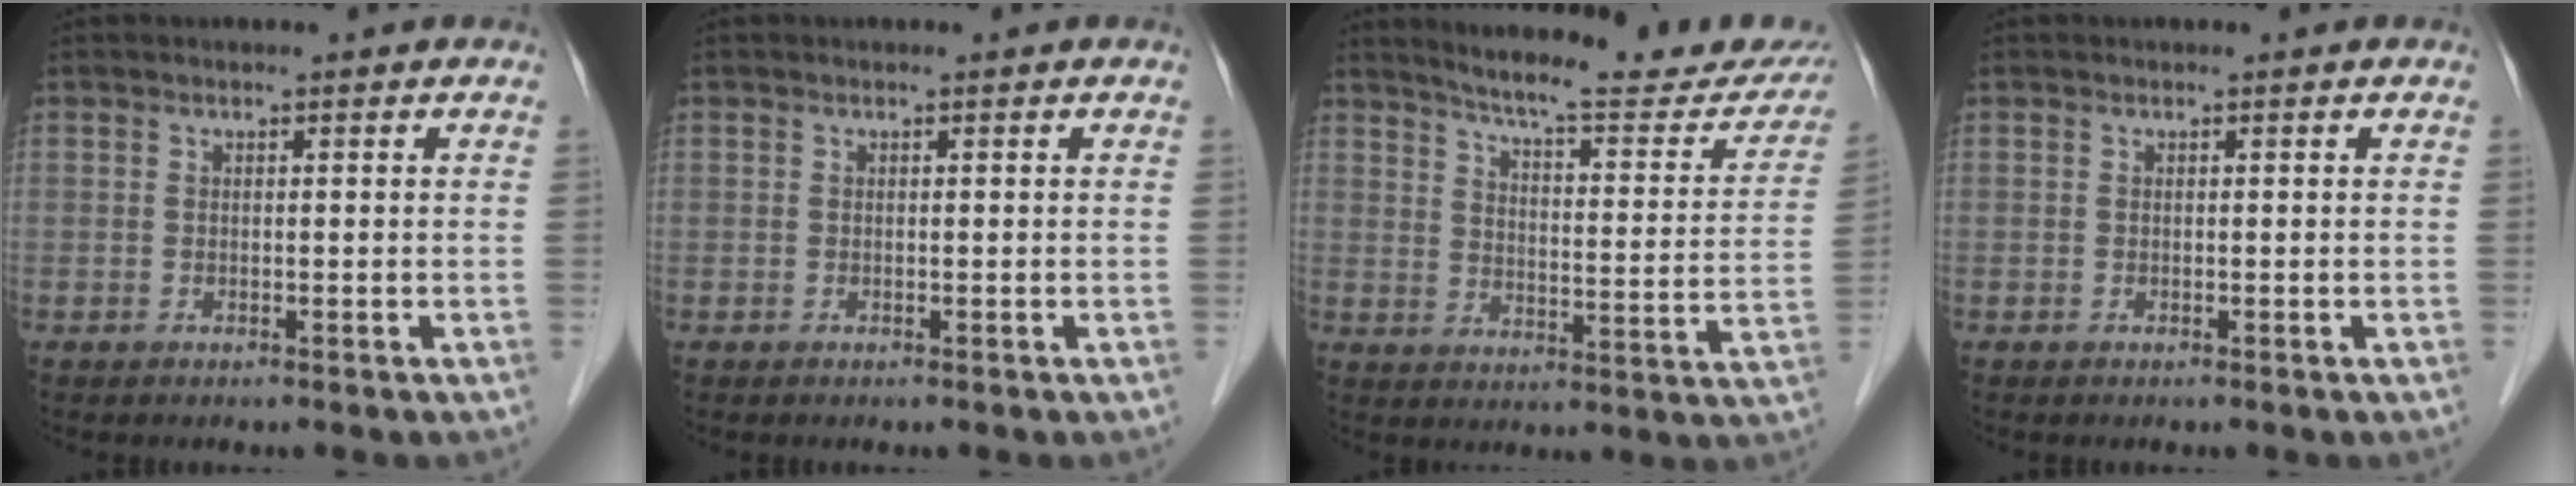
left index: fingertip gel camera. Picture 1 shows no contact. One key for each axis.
{"total": 0.0}
{"total": 20.1, "fx": 18.3, "fy": 2.7, "fz": 7.9, "tx": -0.103, "ty": -0.049, "tz": 0.228}
{"total": 0.0}